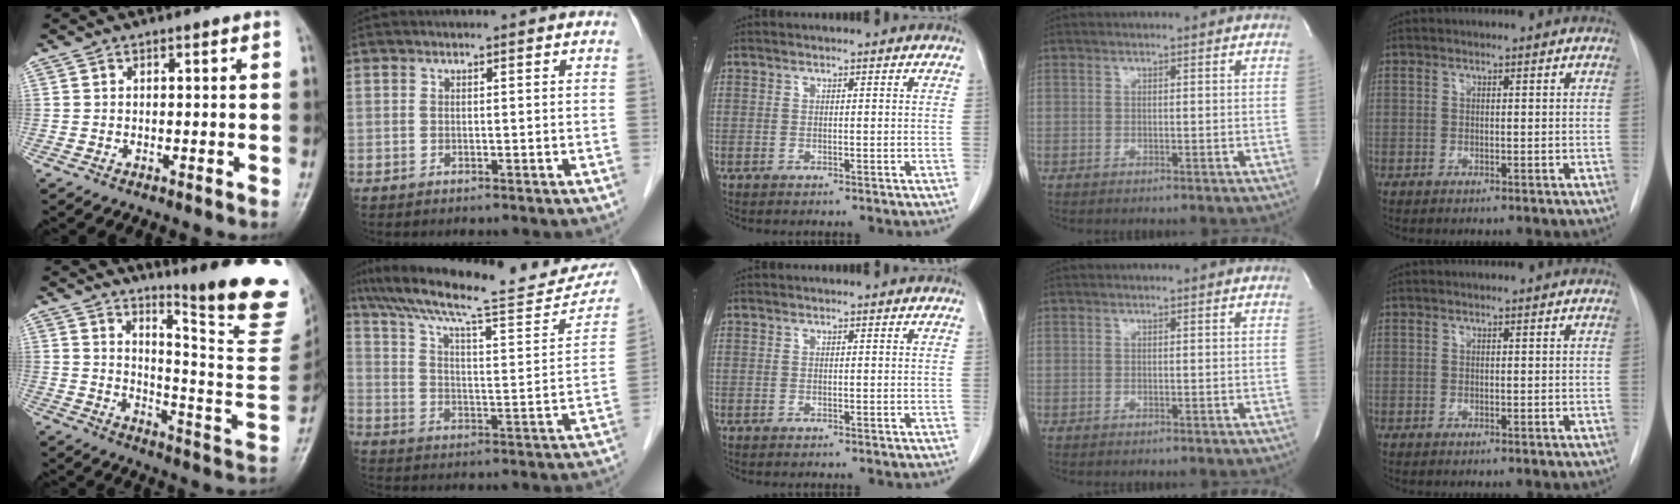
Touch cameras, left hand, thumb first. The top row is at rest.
{"thumb": {"total": 22.2, "force": [15.4, 2.6, 15.8], "torque": [-0.190, -0.133, 0.207]}, "index": {"total": 26.4, "force": [22.6, 4.6, 12.9], "torque": [-0.208, -0.003, 0.308]}}